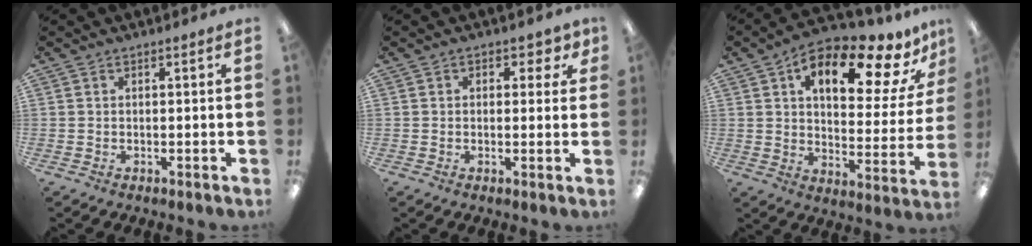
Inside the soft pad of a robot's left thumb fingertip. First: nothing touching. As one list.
[{"total": 3.0, "force": [1.0, 2.2, 1.8], "torque": [-0.012, 0.000, 0.013]}, {"total": 17.3, "force": [10.5, 7.0, 11.9], "torque": [-0.171, -0.066, 0.164]}]